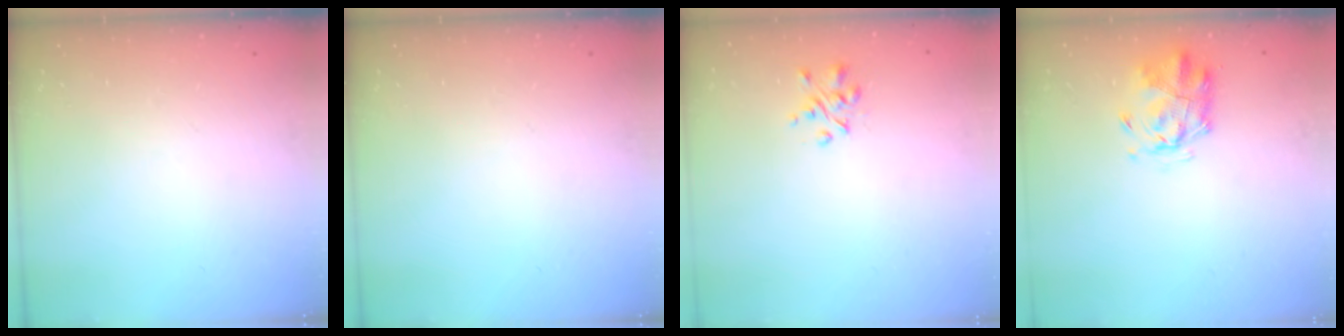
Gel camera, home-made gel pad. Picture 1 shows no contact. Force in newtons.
{"total": 0.0}
{"total": 2.9, "press": 2.6, "slide": 1.2}
{"total": 2.6, "press": 2.4, "slide": 0.8}